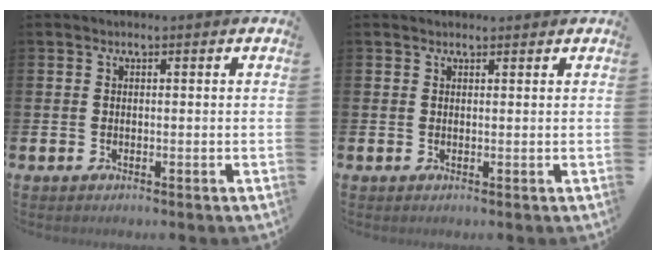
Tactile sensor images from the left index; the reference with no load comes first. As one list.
[{"total": 0.0}]